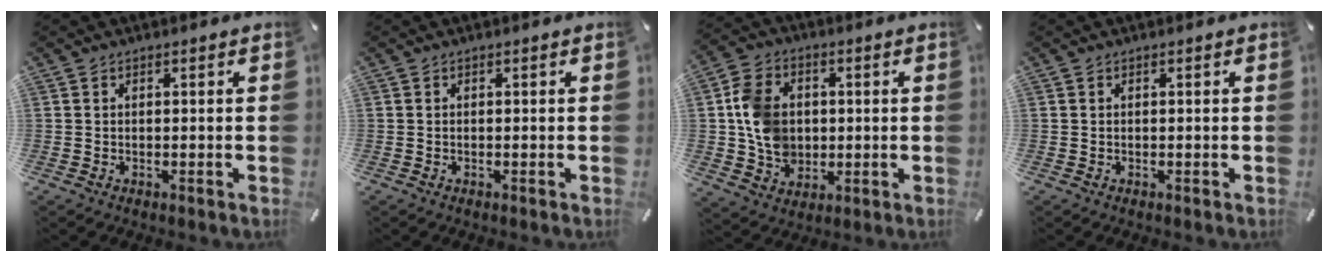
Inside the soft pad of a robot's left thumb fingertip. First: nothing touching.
{"total": 0.0}
{"total": 10.8, "force": [0.5, 9.3, 5.5], "torque": [-0.101, 0.011, 0.014]}
{"total": 0.0}